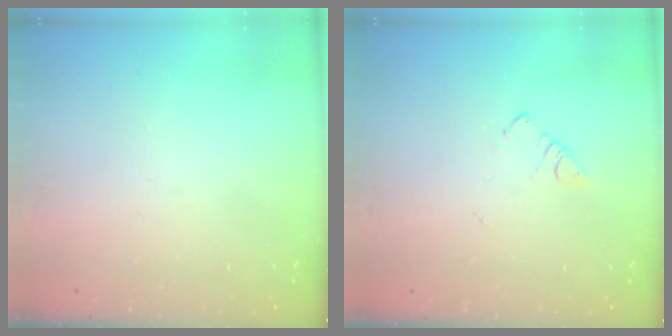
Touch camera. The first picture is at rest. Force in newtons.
{"total": 3.0, "press": 2.9, "slide": 0.4}